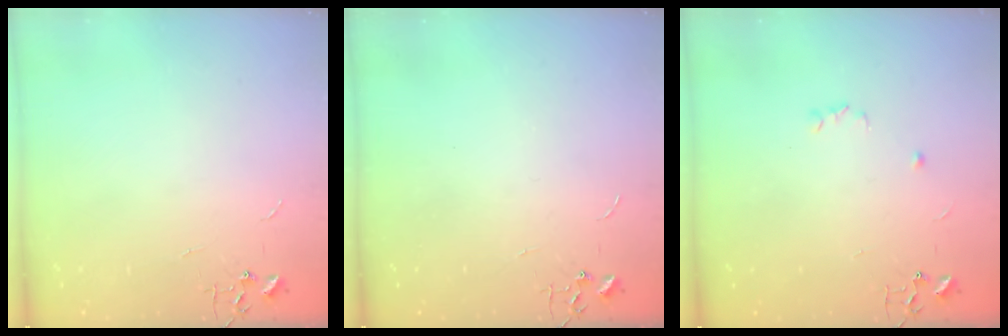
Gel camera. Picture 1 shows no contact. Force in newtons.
{"total": 0.0}
{"total": 3.7, "press": 3.7, "slide": 0.6}